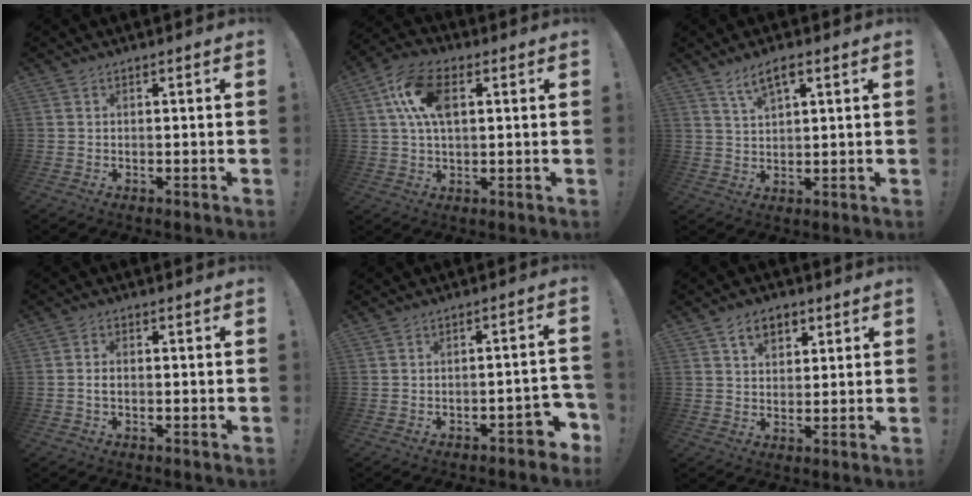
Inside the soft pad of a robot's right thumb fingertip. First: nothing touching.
{"total": 12.9, "force": [3.7, 7.1, 10.1], "torque": [-0.189, 0.008, 0.069]}
{"total": 5.6, "force": [3.4, 1.8, 4.1], "torque": [-0.074, -0.009, 0.059]}
{"total": 1.8, "force": [-0.5, 1.0, 1.4], "torque": [-0.030, 0.008, -0.007]}
{"total": 5.4, "force": [-3.3, 2.2, 3.7], "torque": [-0.044, 0.018, -0.053]}
{"total": 7.4, "force": [3.9, 5.0, 3.9], "torque": [-0.059, -0.005, 0.071]}